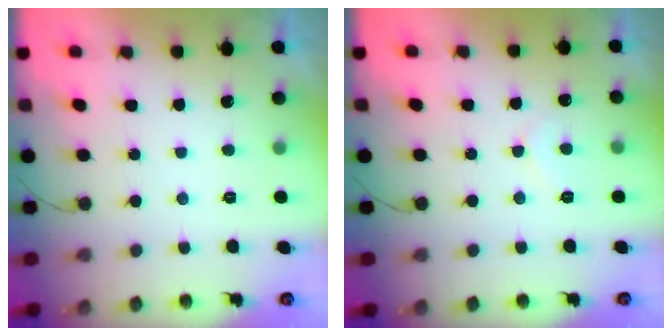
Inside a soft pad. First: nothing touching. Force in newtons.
{"total": 4.6, "press": 4.6, "slide": 0.5}